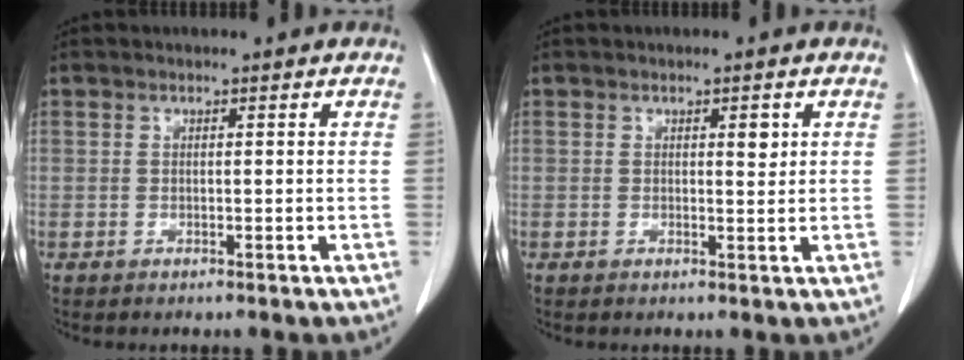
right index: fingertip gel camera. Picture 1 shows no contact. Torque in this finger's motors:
{"motor_torque": [0.05, 0.00, 0.00, 0.00]}